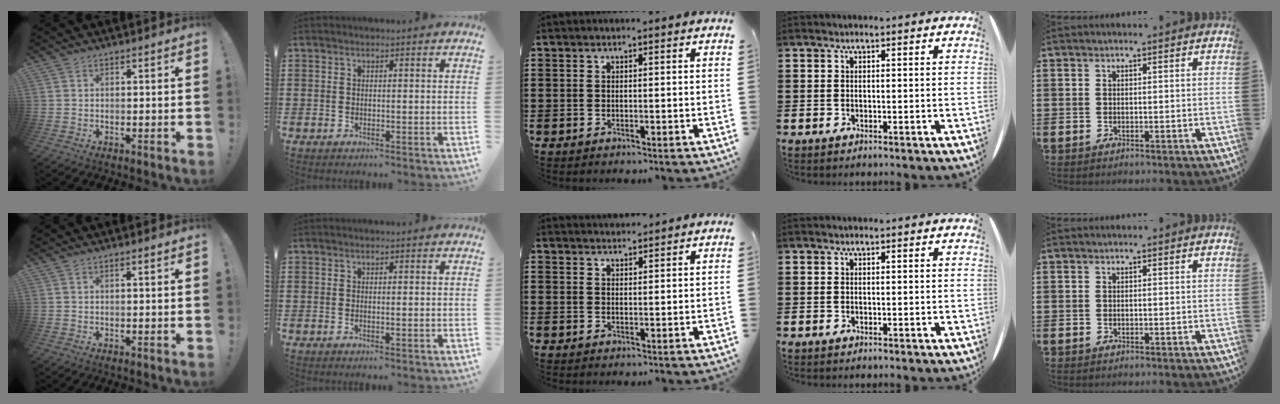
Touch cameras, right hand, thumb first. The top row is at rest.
{"thumb": {"total": 1.0, "force": [0.5, 0.0, 0.8], "torque": [-0.010, -0.003, 0.007]}, "index": {"total": 0.5, "force": [0.0, 0.0, 0.5], "torque": [-0.009, -0.002, 0.001]}, "middle": {"total": 1.8, "force": [1.8, 0.2, 0.0], "torque": [-0.004, 0.004, 0.034]}}